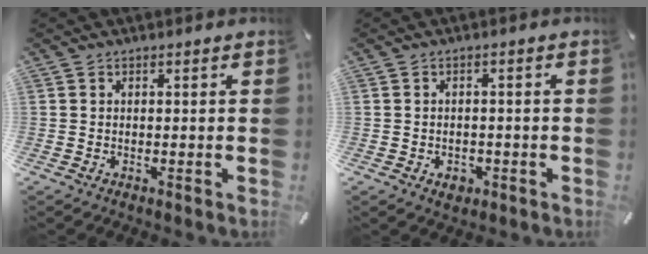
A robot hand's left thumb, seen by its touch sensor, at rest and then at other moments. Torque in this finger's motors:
{"motor_torque": [0.00, 0.03, 0.16, 0.17, 0.02]}